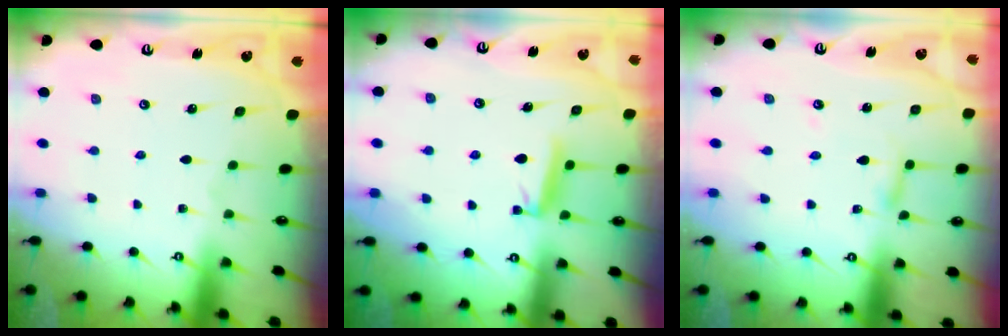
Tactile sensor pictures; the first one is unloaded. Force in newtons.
{"total": 6.1, "press": 6.0, "slide": 0.7}
{"total": 2.6, "press": 2.6, "slide": 0.2}